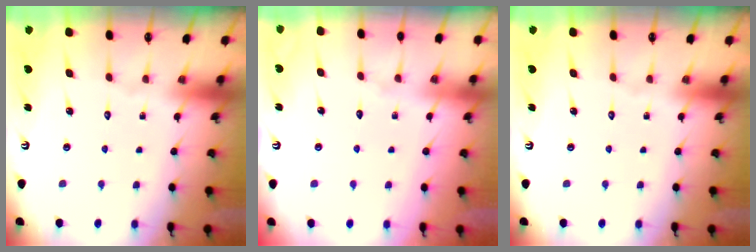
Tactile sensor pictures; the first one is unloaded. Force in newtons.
{"total": 3.7, "press": 3.6, "slide": 0.5}
{"total": 0.0}